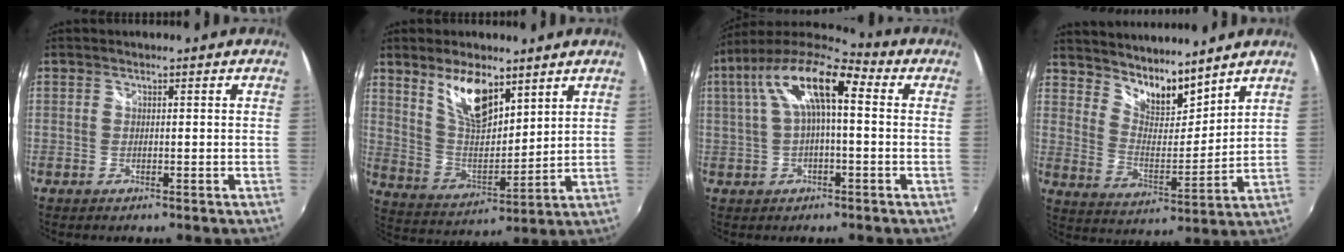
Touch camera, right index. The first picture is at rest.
{"total": 11.9, "force": [7.3, 4.9, 8.0], "torque": [-0.143, 0.002, 0.146]}
{"total": 13.7, "force": [2.8, 4.6, 12.7], "torque": [-0.235, 0.031, 0.041]}
{"total": 10.7, "force": [9.4, 3.1, 4.2], "torque": [-0.071, -0.005, 0.168]}